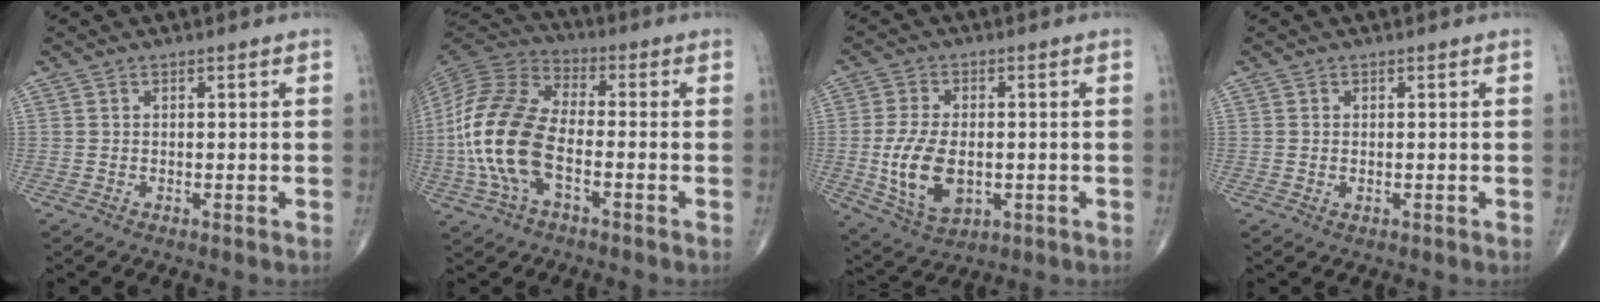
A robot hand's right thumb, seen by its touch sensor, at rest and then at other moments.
{"total": 16.9, "force": [-3.5, 8.8, 13.9], "torque": [-0.300, 0.028, -0.071]}
{"total": 11.4, "force": [-1.5, 6.7, 9.1], "torque": [-0.169, -0.006, -0.016]}
{"total": 0.6, "force": [0.0, 0.4, 0.4], "torque": [-0.008, 0.002, 0.003]}